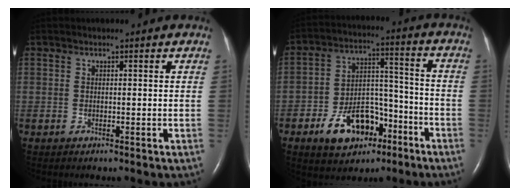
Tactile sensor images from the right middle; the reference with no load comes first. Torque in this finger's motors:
{"motor_torque": [0.39, -0.25, 0.25, 0.11]}